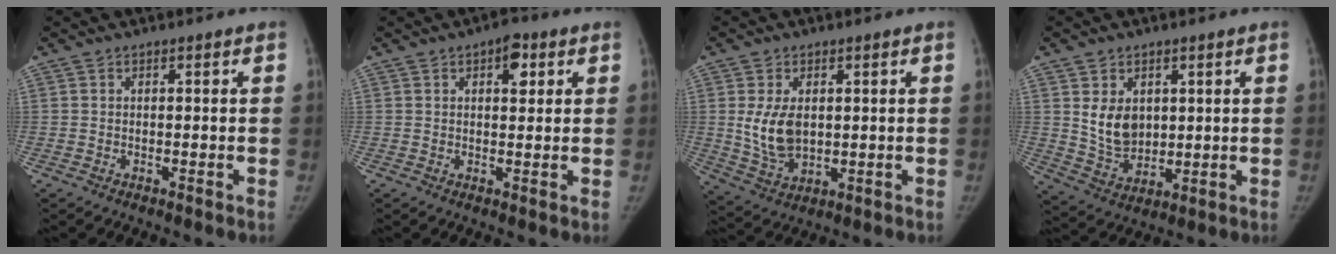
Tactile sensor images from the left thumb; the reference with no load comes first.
{"total": 4.4, "force": [2.0, 2.3, 3.2], "torque": [-0.027, -0.003, 0.022]}
{"total": 8.4, "force": [1.0, 5.3, 6.4], "torque": [-0.110, -0.014, 0.034]}
{"total": 8.2, "force": [2.2, 6.0, 5.1], "torque": [-0.061, -0.023, 0.056]}